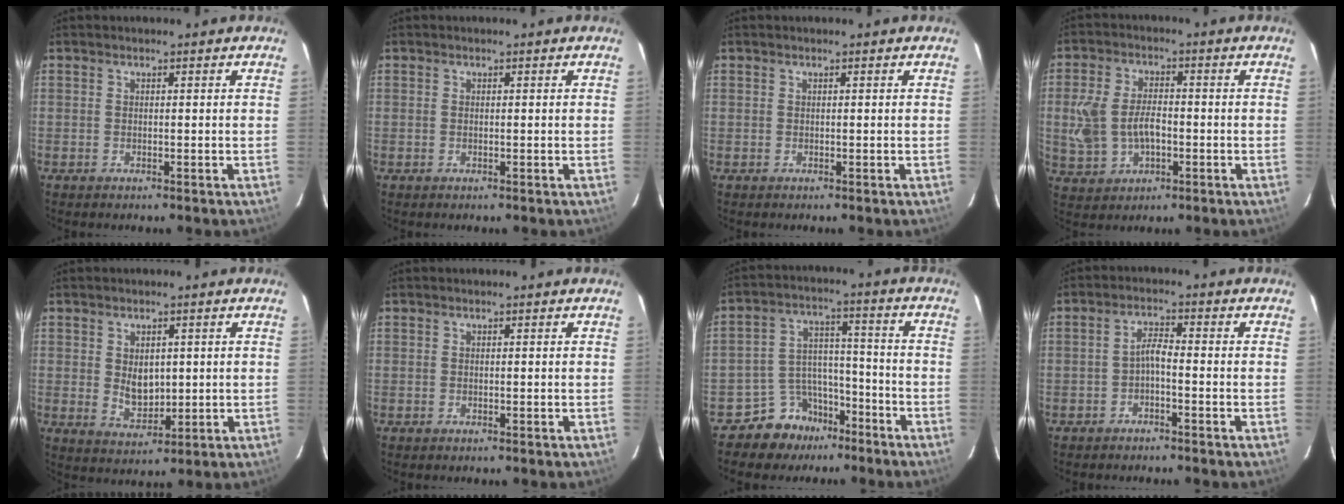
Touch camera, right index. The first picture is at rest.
{"total": 0.0}
{"total": 0.0}
{"total": 9.5, "force": [-1.3, 6.3, 7.0], "torque": [-0.162, 0.010, -0.013]}
{"total": 5.4, "force": [0.7, 3.9, 3.7], "torque": [-0.060, -0.006, 0.023]}
{"total": 0.0}
{"total": 8.9, "force": [-6.8, 5.7, 1.1], "torque": [-0.027, 0.049, -0.106]}
{"total": 2.4, "force": [-1.5, 0.4, 1.8], "torque": [-0.042, 0.010, -0.029]}